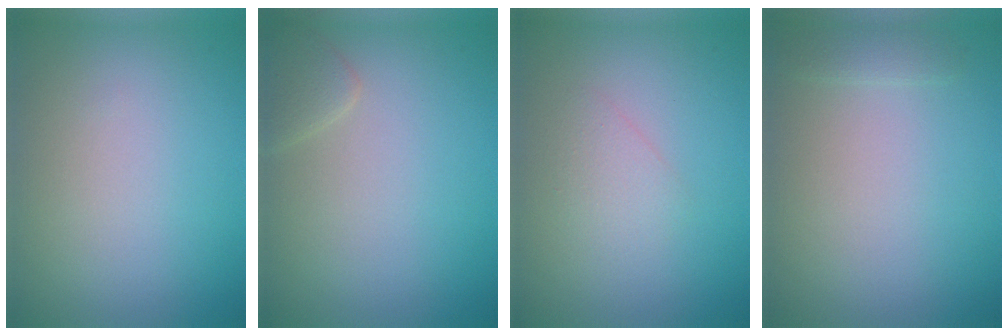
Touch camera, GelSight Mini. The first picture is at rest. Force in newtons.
{"total": 1.4, "press": 1.4, "slide": 0.1}
{"total": 1.4, "press": 1.4, "slide": 0.2}
{"total": 1.0, "press": 1.0, "slide": 0.1}